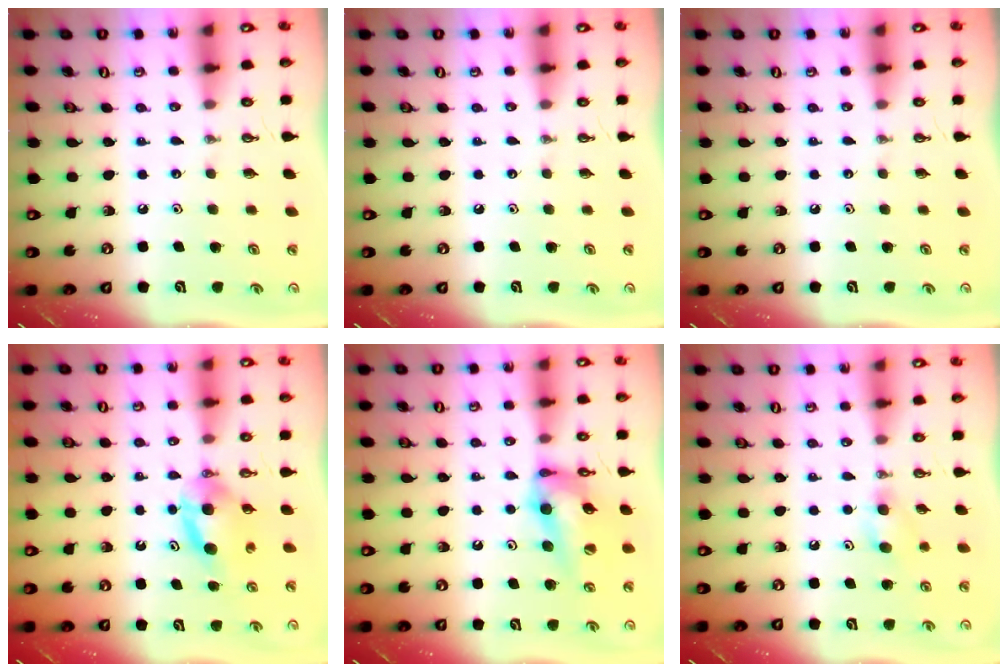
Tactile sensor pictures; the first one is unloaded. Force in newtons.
{"total": 0.0}
{"total": 0.0}
{"total": 6.8, "press": 6.8, "slide": 0.1}
{"total": 11.4, "press": 10.7, "slide": 3.9}
{"total": 5.5, "press": 5.3, "slide": 1.4}